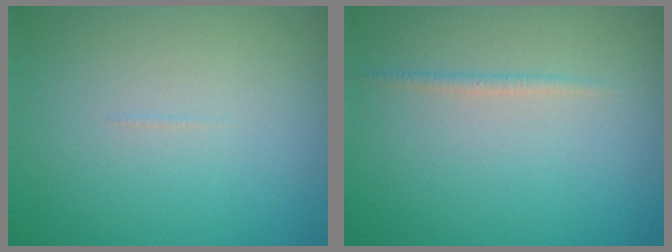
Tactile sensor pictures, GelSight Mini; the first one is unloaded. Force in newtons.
{"total": 0.8, "press": 0.7, "slide": 0.1}